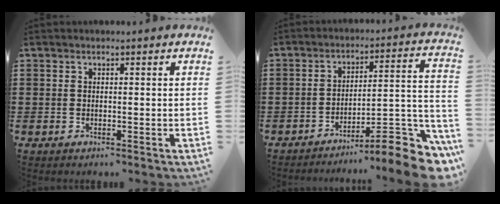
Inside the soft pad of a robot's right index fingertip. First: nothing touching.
{"total": 9.1, "force": [-7.0, 1.1, 5.8], "torque": [-0.073, 0.005, -0.133]}